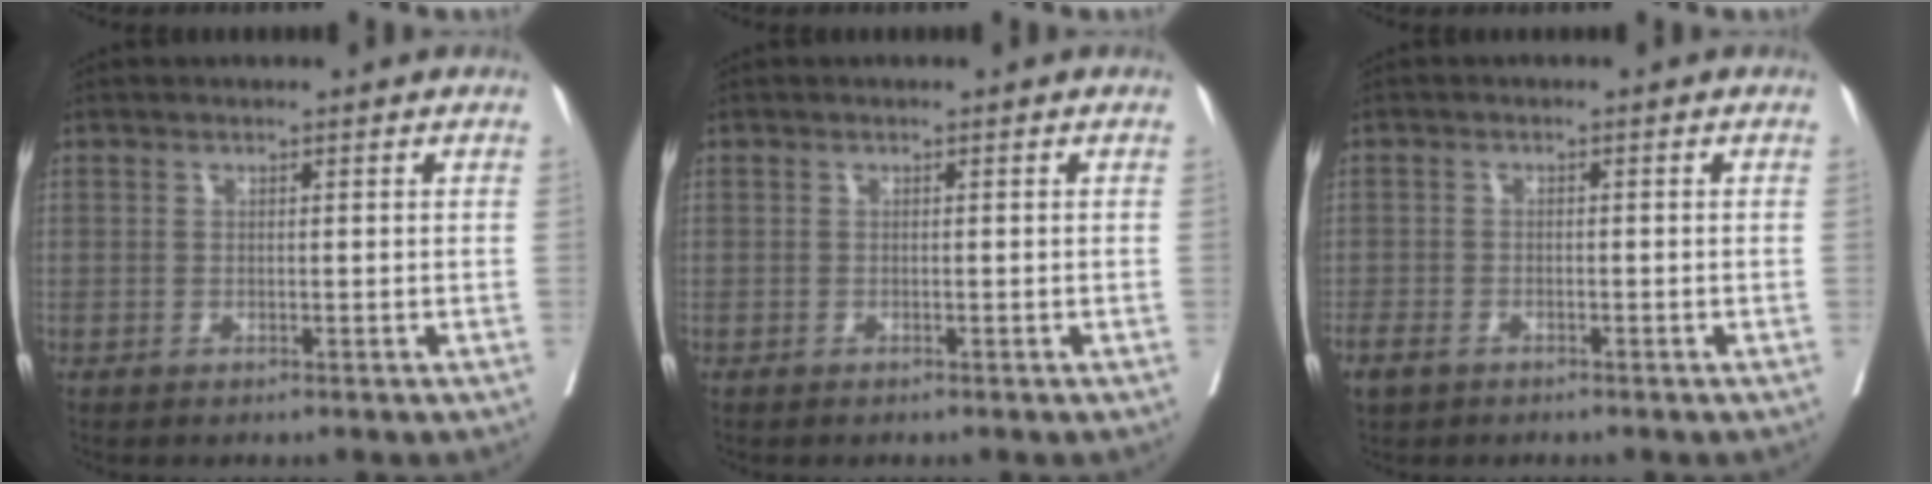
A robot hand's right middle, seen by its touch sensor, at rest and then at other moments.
{"total": 0.0}
{"total": 3.3, "force": [-2.3, 1.9, 1.3], "torque": [-0.029, -0.002, -0.035]}